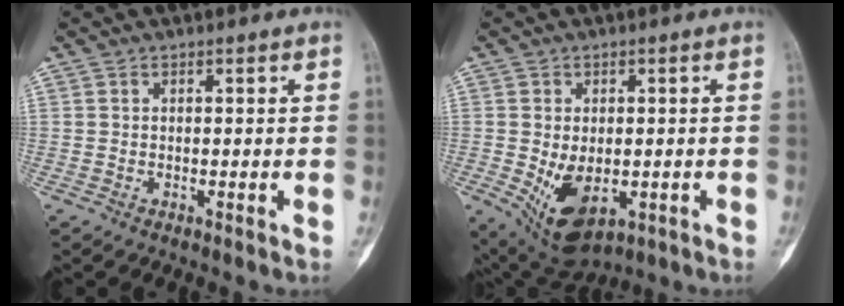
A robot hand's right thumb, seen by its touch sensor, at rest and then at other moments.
{"total": 10.2, "force": [-2.5, 6.2, 7.8], "torque": [-0.116, -0.004, -0.021]}